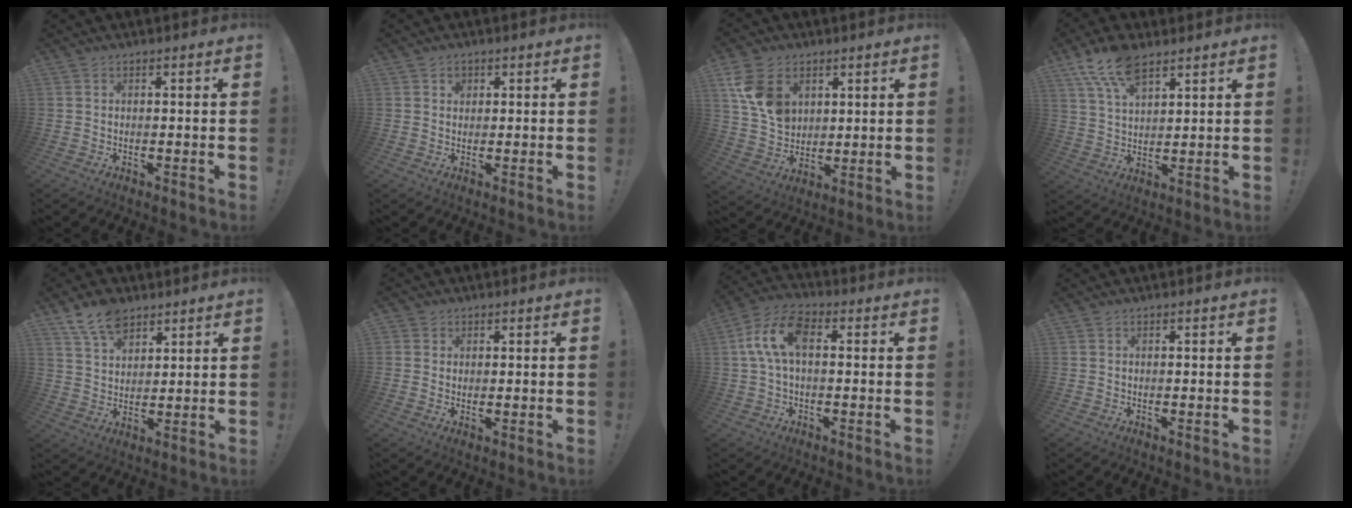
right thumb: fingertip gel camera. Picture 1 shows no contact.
{"total": 1.9, "force": [0.7, 1.6, 0.6], "torque": [0.002, -0.004, 0.010]}
{"total": 13.2, "force": [5.4, 9.7, 7.2], "torque": [-0.117, -0.022, 0.108]}
{"total": 11.3, "force": [7.4, 5.1, 6.8], "torque": [-0.122, -0.027, 0.138]}
{"total": 9.7, "force": [7.0, 5.4, 4.1], "torque": [-0.072, -0.033, 0.133]}
{"total": 2.1, "force": [1.2, 1.6, 0.4], "torque": [-0.005, -0.004, 0.023]}
{"total": 11.0, "force": [1.5, 6.0, 9.1], "torque": [-0.180, 0.006, 0.030]}
{"total": 0.0}